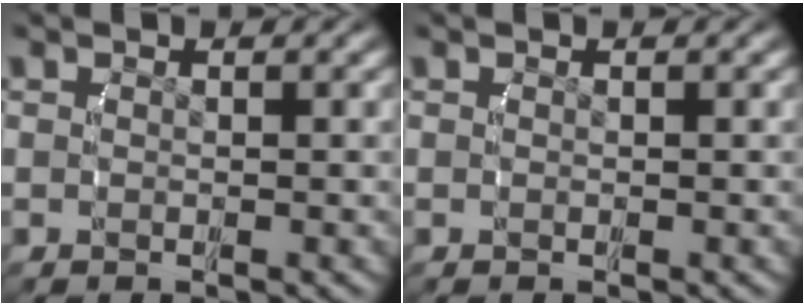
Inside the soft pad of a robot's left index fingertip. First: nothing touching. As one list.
[{"total": 0.0}]